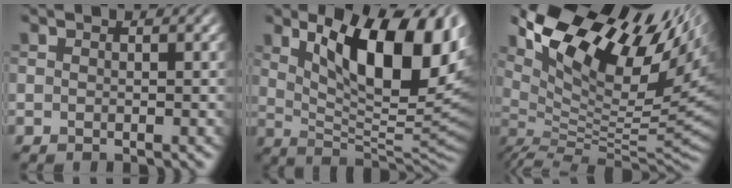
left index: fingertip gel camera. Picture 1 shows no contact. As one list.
[{"total": 13.0, "force": [4.3, 5.2, 11.2], "torque": [-0.155, -0.003, 0.072]}, {"total": 15.4, "force": [7.4, 5.6, 12.3], "torque": [-0.222, 0.022, 0.134]}]